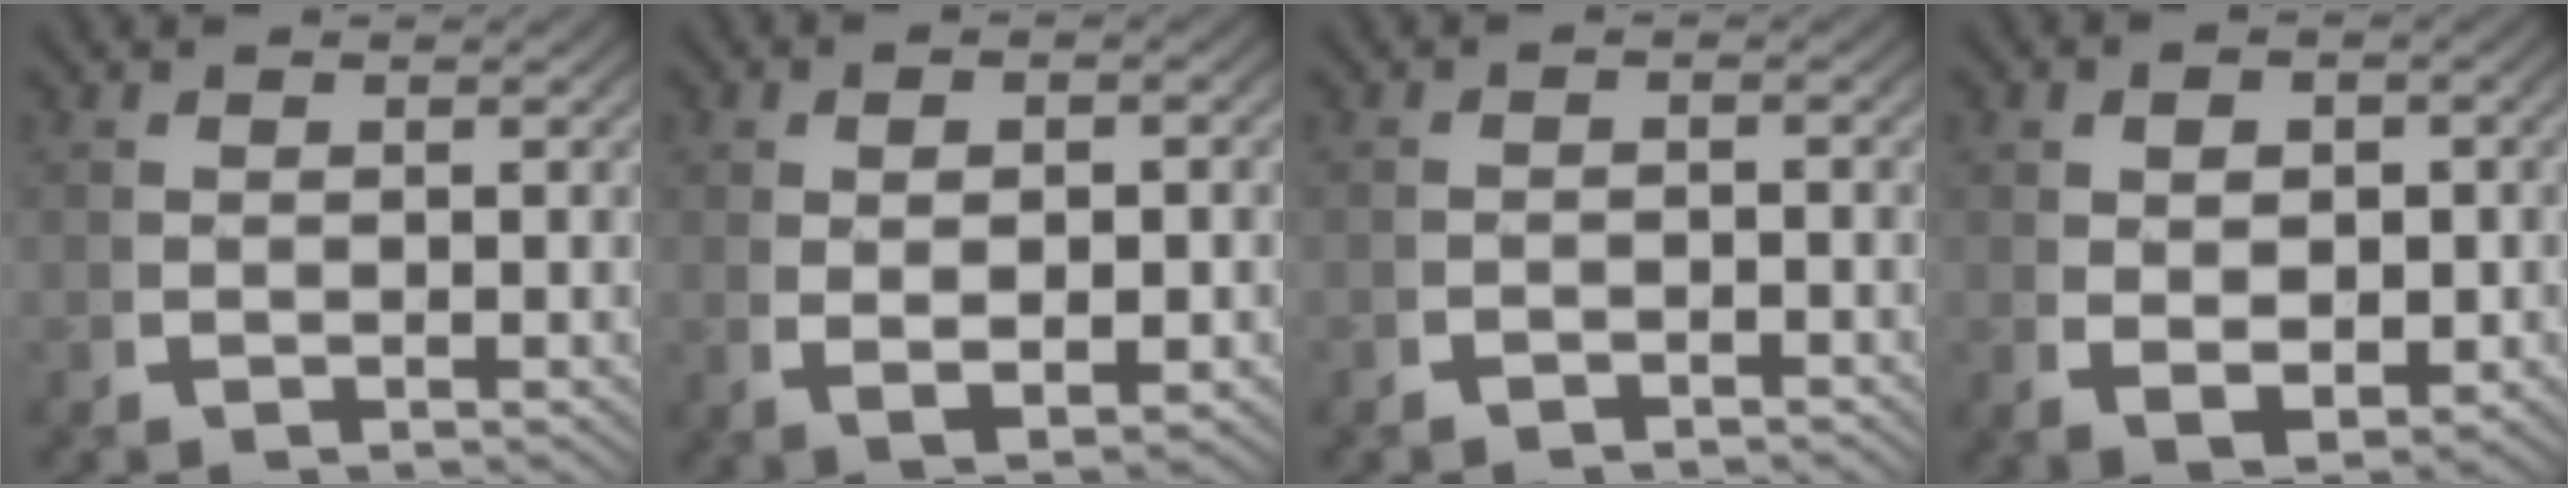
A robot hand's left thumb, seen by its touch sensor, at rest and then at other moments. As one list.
[{"total": 4.3, "force": [0.0, 2.1, 3.7], "torque": [-0.070, -0.011, 0.012]}, {"total": 1.4, "force": [-1.4, 0.1, 0.1], "torque": [-0.003, -0.004, -0.024]}, {"total": 5.0, "force": [-0.2, 3.4, 3.6], "torque": [-0.069, -0.025, 0.012]}]